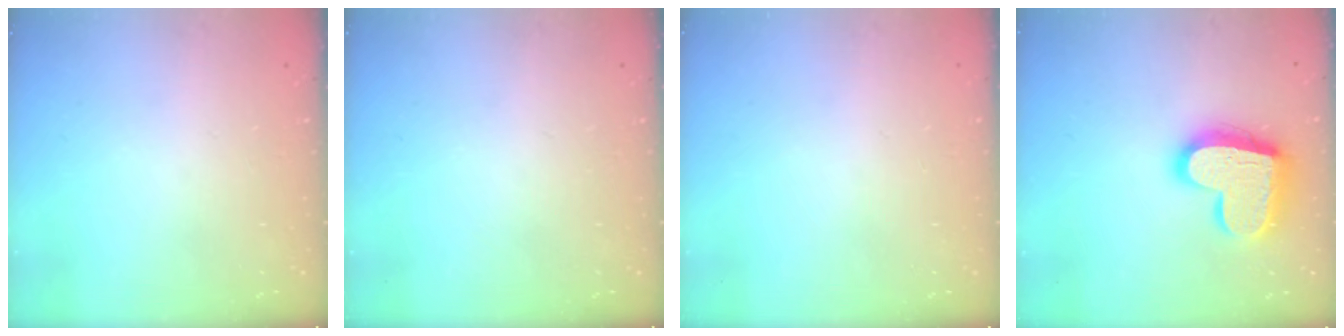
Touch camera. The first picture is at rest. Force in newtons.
{"total": 0.0}
{"total": 0.6, "press": 0.6, "slide": 0.2}
{"total": 18.2, "press": 18.1, "slide": 1.4}